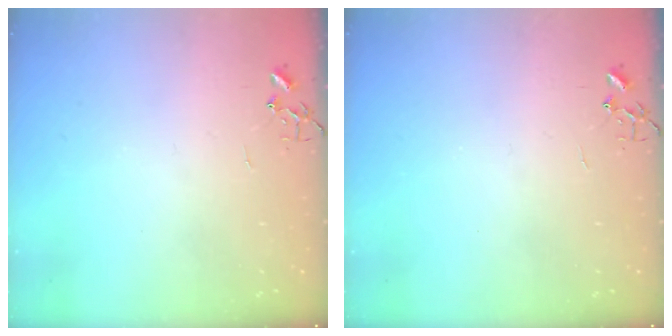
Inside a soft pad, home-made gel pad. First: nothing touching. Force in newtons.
{"total": 0.0}